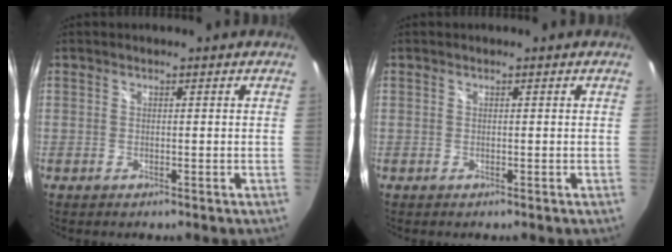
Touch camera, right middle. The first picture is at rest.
{"total": 0.0}